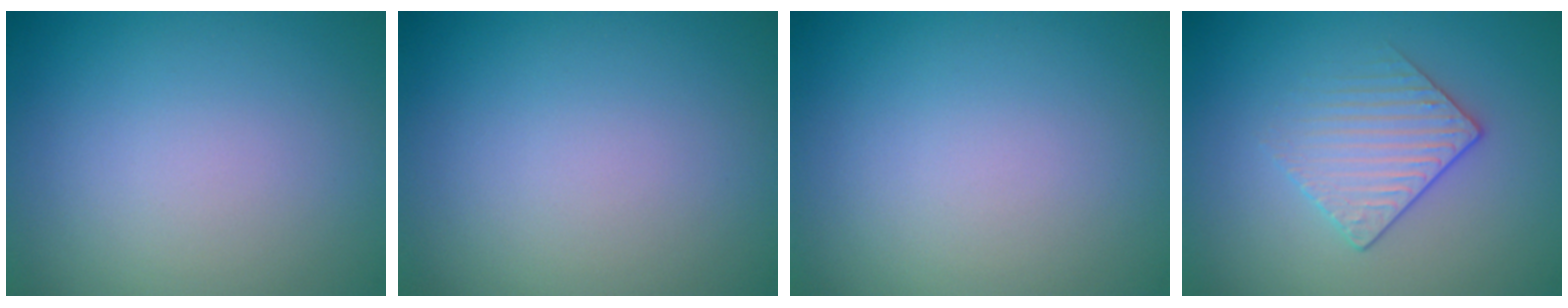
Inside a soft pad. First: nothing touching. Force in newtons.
{"total": 0.0}
{"total": 0.0}
{"total": 2.1, "press": 1.8, "slide": 1.1}